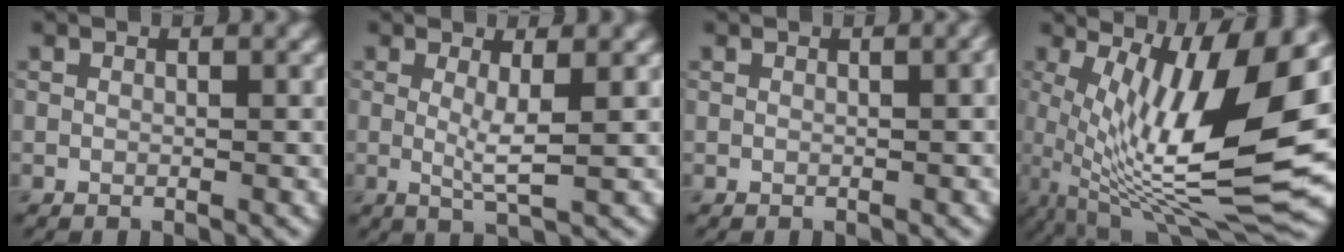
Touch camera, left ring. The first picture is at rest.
{"total": 2.4, "force": [0.1, 0.3, 2.4], "torque": [-0.050, -0.013, 0.006]}
{"total": 1.3, "force": [0.2, 0.4, 1.2], "torque": [-0.011, 0.008, -0.003]}
{"total": 13.9, "force": [1.6, 3.8, 13.3], "torque": [-0.235, -0.013, 0.038]}